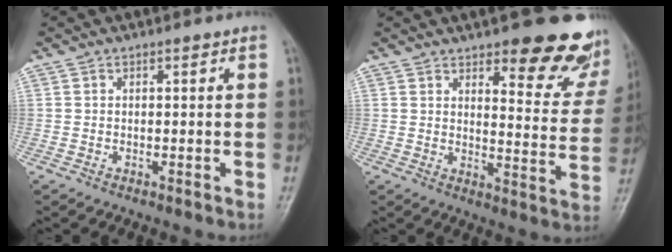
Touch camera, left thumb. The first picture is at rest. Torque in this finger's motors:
{"motor_torque": [0.45, 0.30, 0.17, -0.14, 0.06]}